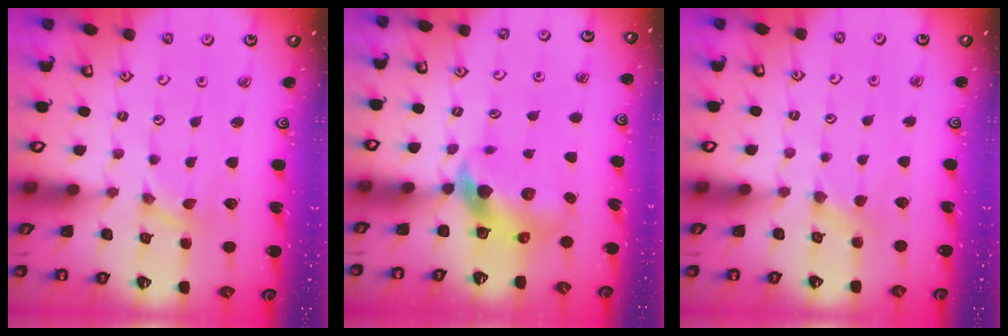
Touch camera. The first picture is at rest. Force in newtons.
{"total": 7.9, "press": 7.8, "slide": 1.0}
{"total": 2.0, "press": 2.0, "slide": 0.4}